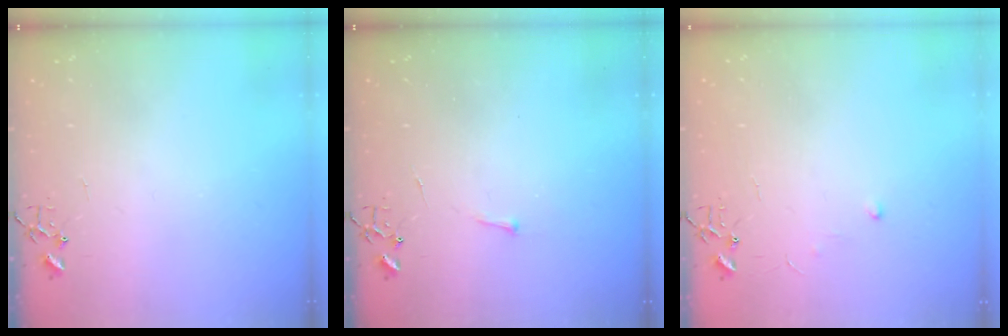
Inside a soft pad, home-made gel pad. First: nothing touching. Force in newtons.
{"total": 2.9, "press": 2.9, "slide": 0.4}
{"total": 4.4, "press": 4.3, "slide": 0.4}